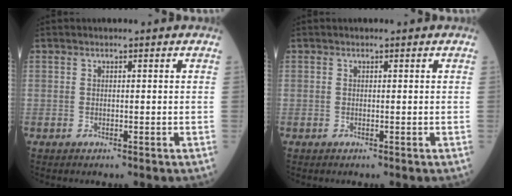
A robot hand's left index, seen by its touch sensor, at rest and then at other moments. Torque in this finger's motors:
{"motor_torque": [0.02, 0.02, 0.00, 0.00]}